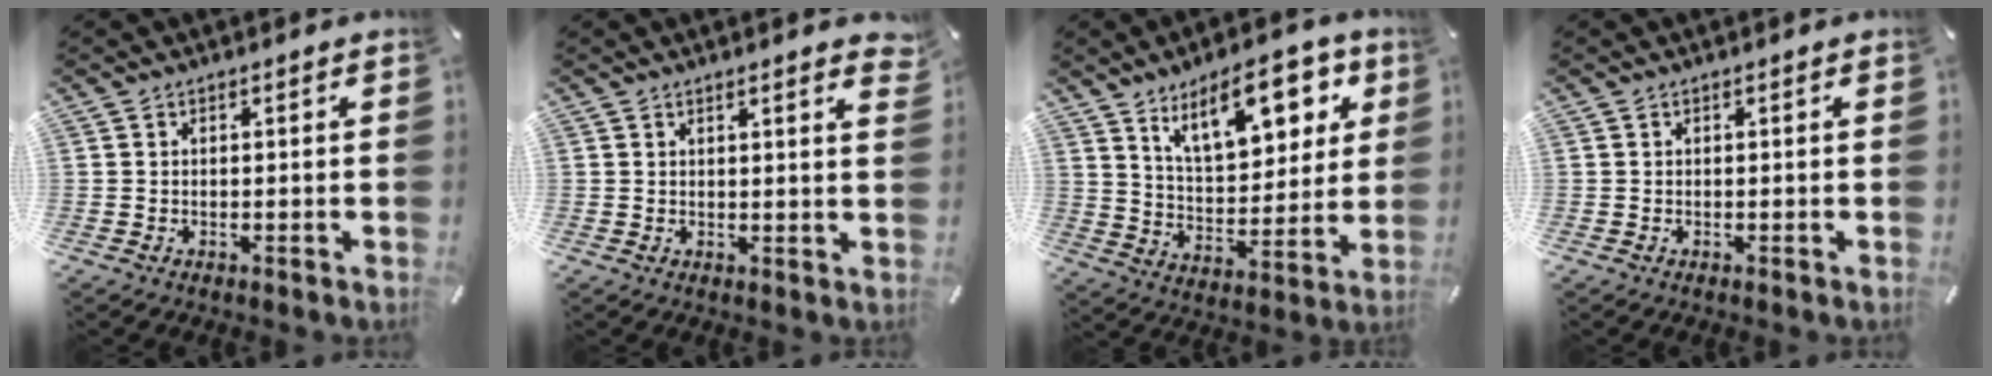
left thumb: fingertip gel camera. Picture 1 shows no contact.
{"total": 2.7, "force": [1.9, 0.4, 1.9], "torque": [-0.026, -0.011, 0.030]}
{"total": 17.3, "force": [10.0, 8.2, 11.5], "torque": [-0.167, -0.039, 0.167]}
{"total": 0.0}